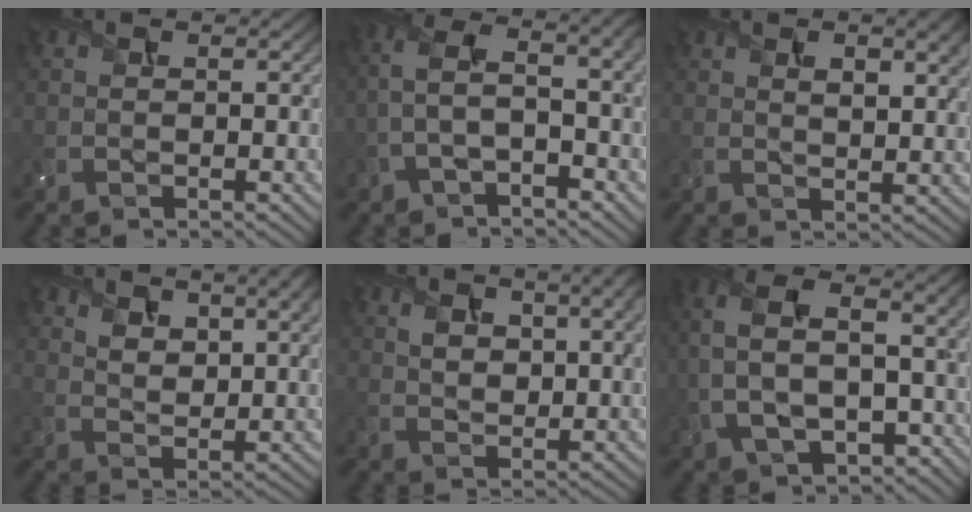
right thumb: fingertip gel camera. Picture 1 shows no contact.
{"total": 8.0, "force": [-1.4, 3.1, 7.2], "torque": [-0.157, 0.010, -0.034]}
{"total": 6.1, "force": [2.7, 2.5, 4.8], "torque": [-0.079, 0.003, 0.047]}
{"total": 7.9, "force": [5.0, 3.5, 5.1], "torque": [-0.093, -0.006, 0.096]}
{"total": 8.2, "force": [3.6, 4.3, 6.0], "torque": [-0.114, -0.007, 0.073]}
{"total": 10.2, "force": [-0.6, 5.8, 8.4], "torque": [-0.212, 0.007, -0.012]}